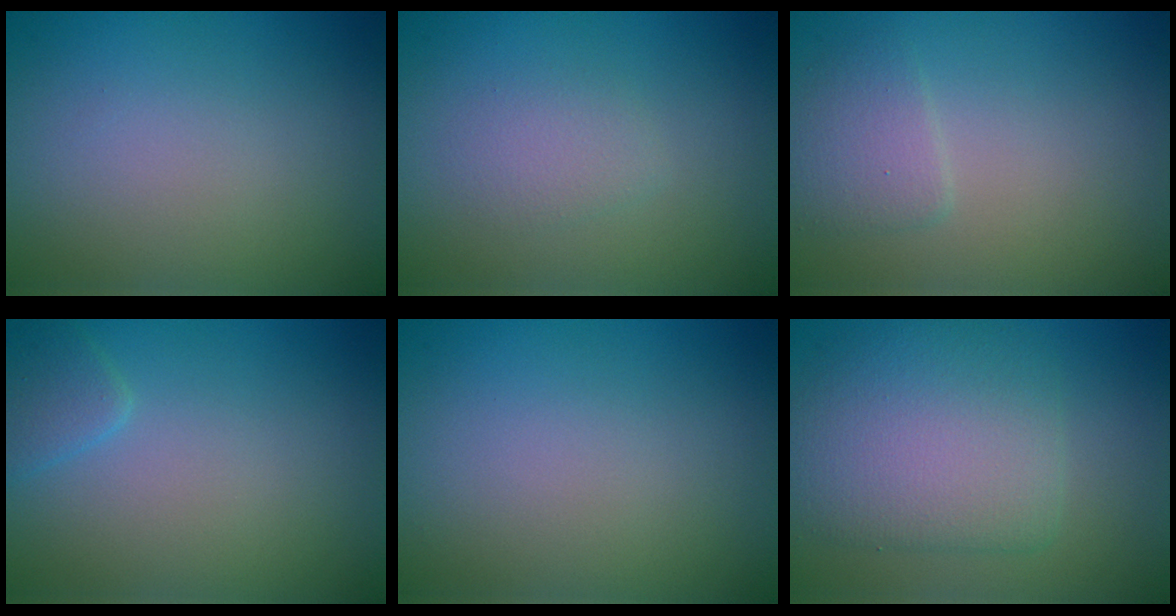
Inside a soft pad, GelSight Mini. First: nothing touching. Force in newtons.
{"total": 1.4, "press": 1.4, "slide": 0.1}
{"total": 1.8, "press": 1.8, "slide": 0.1}
{"total": 1.8, "press": 1.8, "slide": 0.1}
{"total": 0.0}
{"total": 6.5, "press": 6.5, "slide": 0.2}